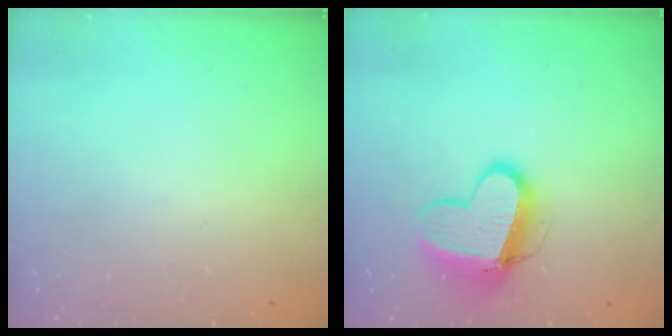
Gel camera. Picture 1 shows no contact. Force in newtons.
{"total": 12.4, "press": 12.3, "slide": 1.7}